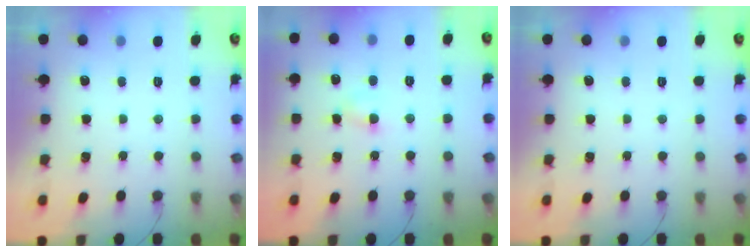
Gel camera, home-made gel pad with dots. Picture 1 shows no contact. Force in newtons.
{"total": 3.5, "press": 3.3, "slide": 1.0}
{"total": 0.0}